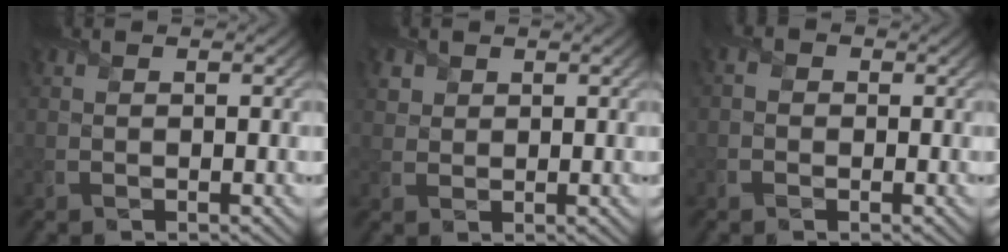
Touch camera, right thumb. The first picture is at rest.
{"total": 1.7, "force": [1.1, 1.3, 0.3], "torque": [-0.015, -0.004, 0.024]}
{"total": 1.5, "force": [-0.6, 1.2, 0.7], "torque": [-0.015, 0.003, -0.018]}